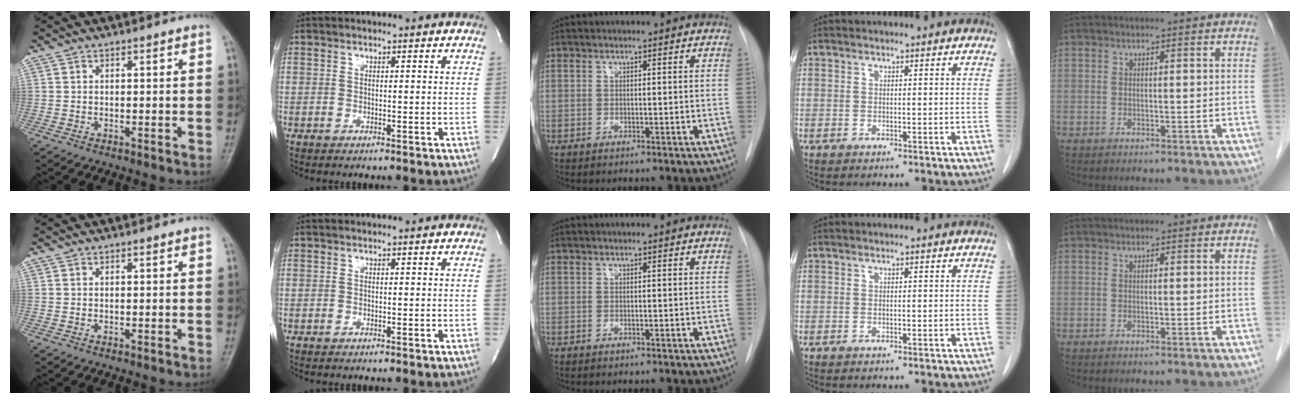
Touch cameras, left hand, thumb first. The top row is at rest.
{}